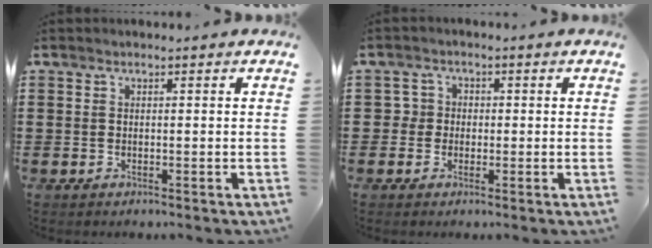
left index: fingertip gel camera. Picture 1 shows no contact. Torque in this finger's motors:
{"motor_torque": [-0.82, 1.00, -0.01, -0.02]}